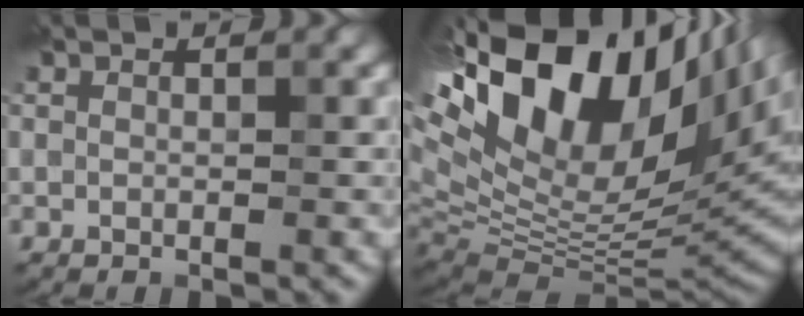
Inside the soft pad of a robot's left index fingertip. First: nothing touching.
{"total": 20.6, "force": [8.0, 9.8, 16.2], "torque": [-0.309, 0.031, 0.158]}